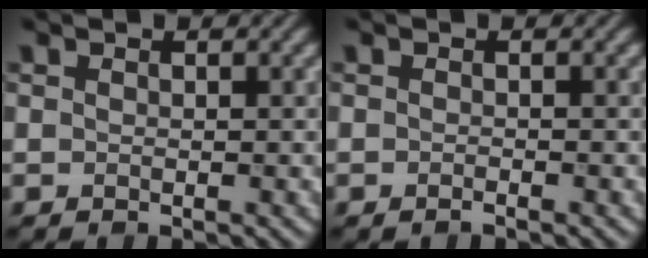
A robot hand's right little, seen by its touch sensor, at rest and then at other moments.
{"total": 0.7, "force": [-0.5, 0.1, 0.5], "torque": [-0.007, 0.000, -0.012]}